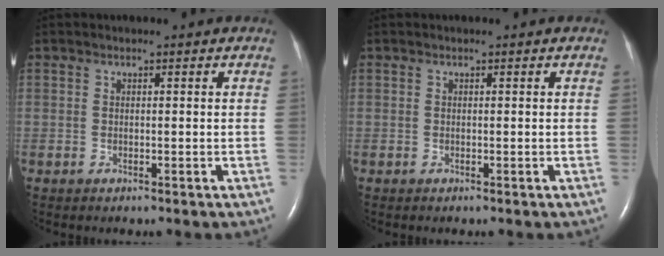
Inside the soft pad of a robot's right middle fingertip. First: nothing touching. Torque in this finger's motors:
{"motor_torque": [0.03, -0.09, 0.00, 0.01]}